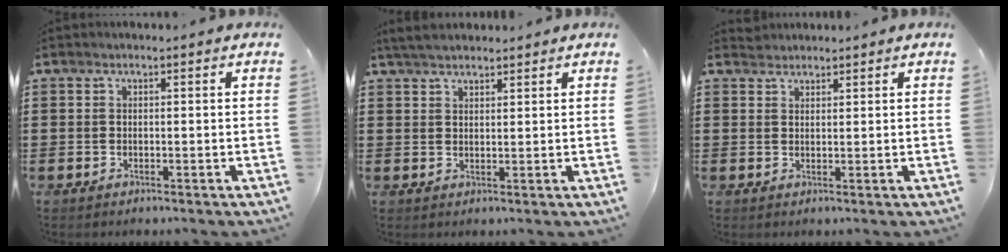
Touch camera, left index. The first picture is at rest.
{"total": 3.5, "force": [3.1, 1.0, 1.3], "torque": [-0.034, 0.001, 0.060]}
{"total": 1.5, "force": [1.4, 0.5, -0.2], "torque": [-0.001, 0.002, 0.029]}